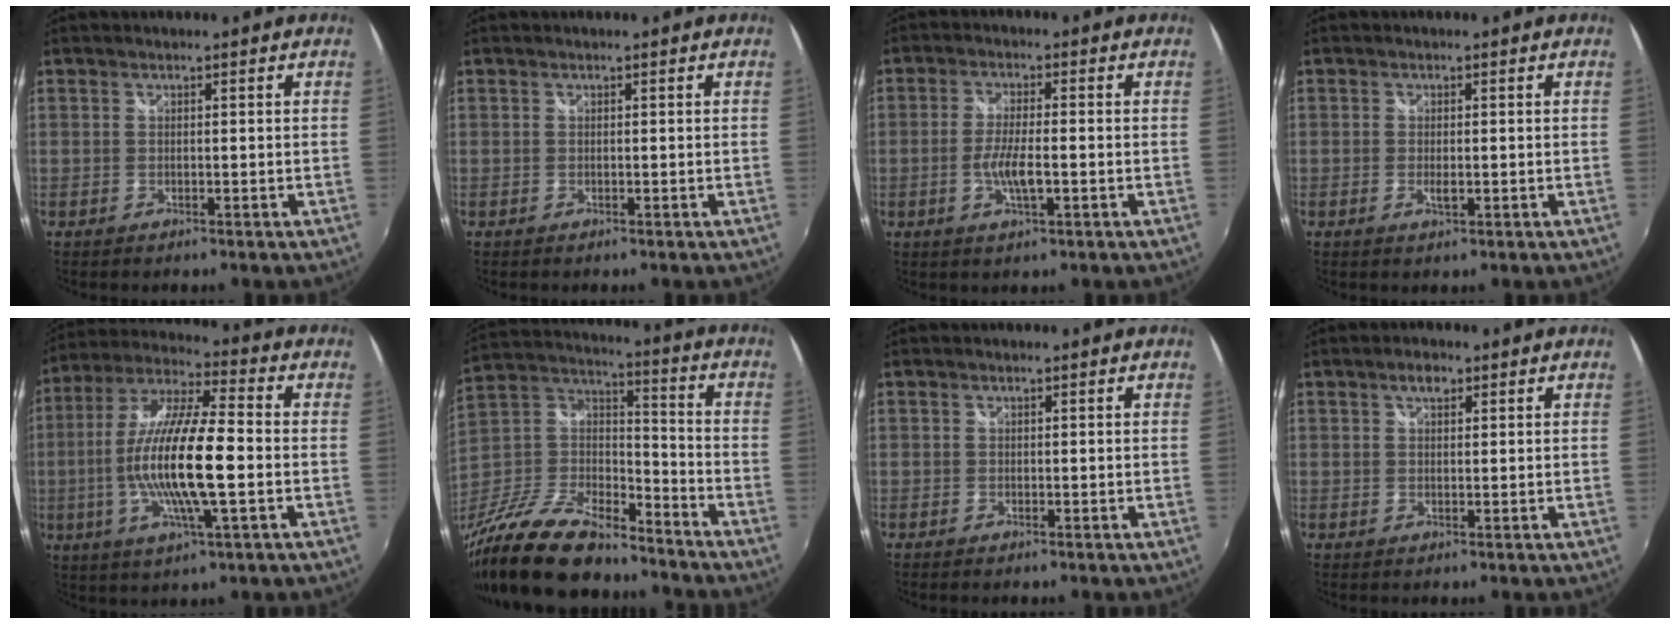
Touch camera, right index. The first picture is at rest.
{"total": 0.0}
{"total": 5.7, "force": [-1.5, 1.2, 5.3], "torque": [-0.107, -0.006, -0.028]}
{"total": 1.7, "force": [-0.4, 0.8, 1.5], "torque": [-0.028, -0.005, -0.006]}
{"total": 17.2, "force": [-2.7, 2.9, 16.8], "torque": [-0.322, -0.007, -0.052]}
{"total": 22.5, "force": [-16.8, 8.8, 12.1], "torque": [-0.261, -0.010, -0.291]}
{"total": 0.5, "force": [-0.3, 0.4, -0.1], "torque": [-0.001, -0.001, -0.006]}
{"total": 2.2, "force": [1.1, 1.2, 1.4], "torque": [-0.021, 0.007, 0.018]}